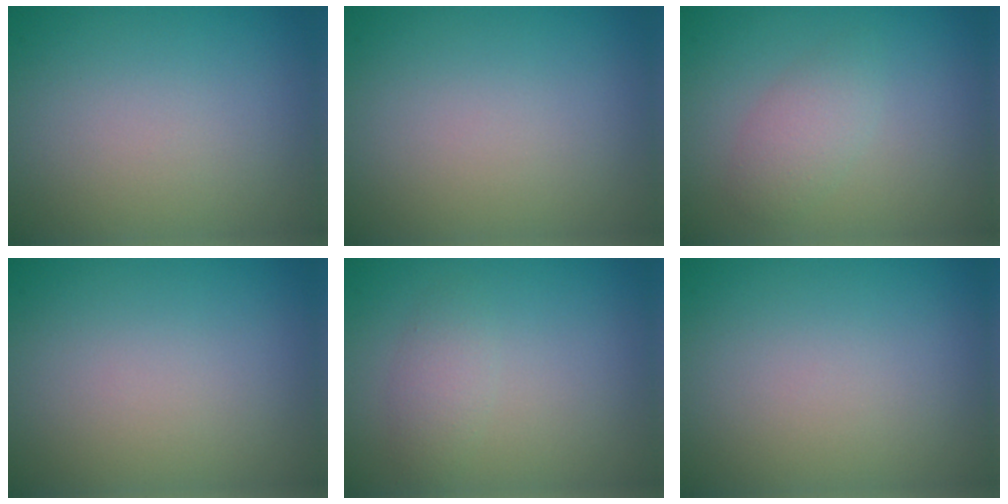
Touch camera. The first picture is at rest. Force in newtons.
{"total": 0.0}
{"total": 2.1, "press": 2.1, "slide": 0.1}
{"total": 0.0}
{"total": 1.6, "press": 1.6, "slide": 0.0}
{"total": 0.0}